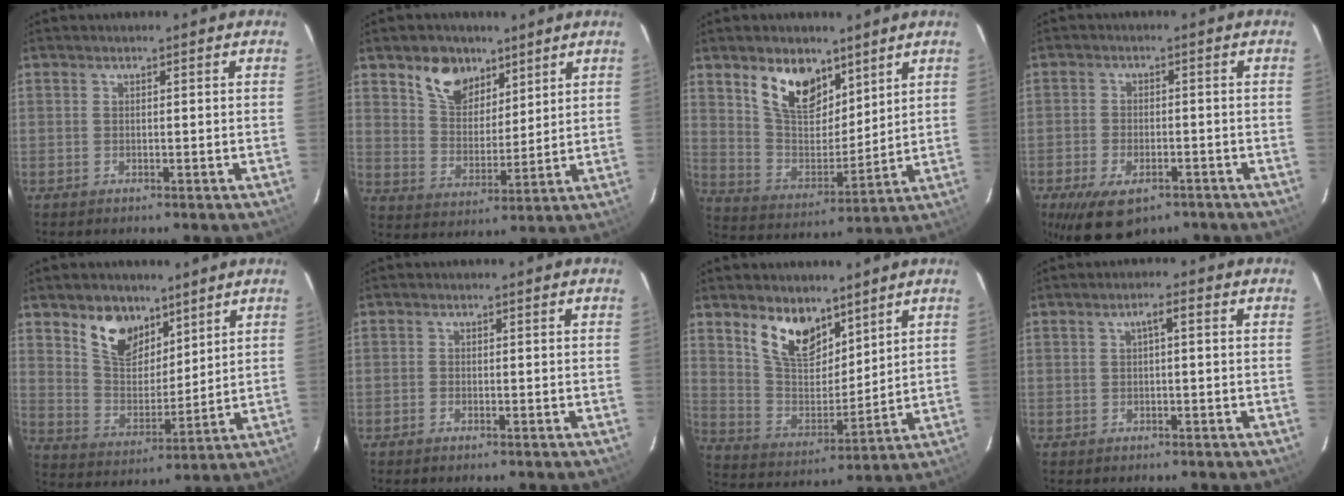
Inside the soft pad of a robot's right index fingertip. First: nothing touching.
{"total": 9.8, "force": [6.3, 6.2, 4.3], "torque": [-0.078, 0.016, 0.120]}
{"total": 13.0, "force": [8.0, 7.1, 7.4], "torque": [-0.136, 0.003, 0.155]}
{"total": 11.1, "force": [-7.1, 5.6, 6.5], "torque": [-0.140, -0.021, -0.110]}
{"total": 10.9, "force": [7.2, 6.3, 5.3], "torque": [-0.098, 0.006, 0.140]}
{"total": 0.8, "force": [-0.6, 0.4, 0.3], "torque": [-0.007, -0.002, -0.014]}
{"total": 12.0, "force": [8.0, 6.1, 6.5], "torque": [-0.124, 0.001, 0.159]}
{"total": 2.3, "force": [0.4, 0.4, 2.2], "torque": [-0.041, 0.010, 0.008]}